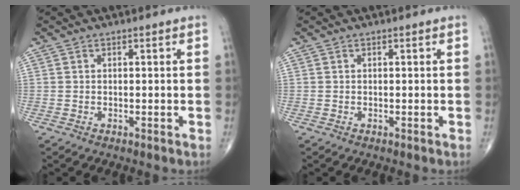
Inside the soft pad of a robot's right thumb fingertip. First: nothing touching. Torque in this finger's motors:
{"motor_torque": [0.01, 0.01, 0.00, 0.00, 0.01]}